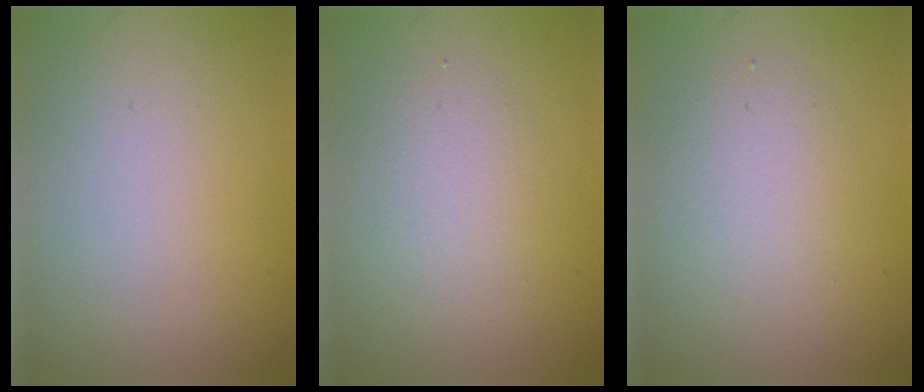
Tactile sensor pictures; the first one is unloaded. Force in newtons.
{"total": 2.3, "press": 2.3, "slide": 0.2}
{"total": 2.8, "press": 2.8, "slide": 0.1}